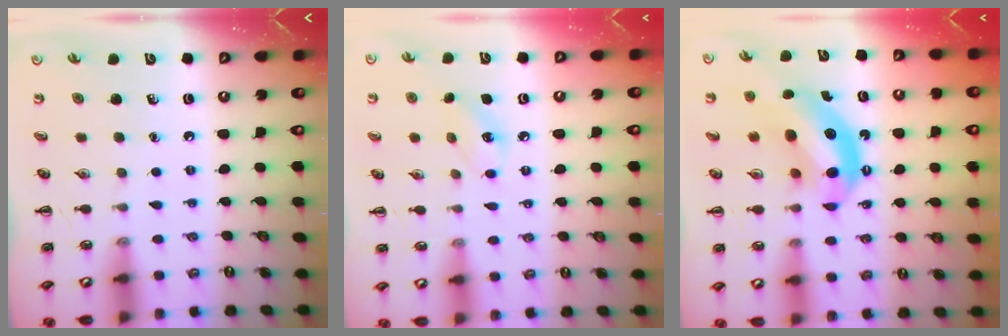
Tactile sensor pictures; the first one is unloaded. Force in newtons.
{"total": 7.0, "press": 6.9, "slide": 1.5}
{"total": 10.9, "press": 10.5, "slide": 2.8}